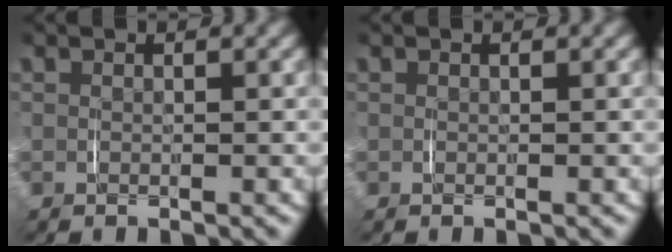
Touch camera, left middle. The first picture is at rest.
{"total": 0.0}